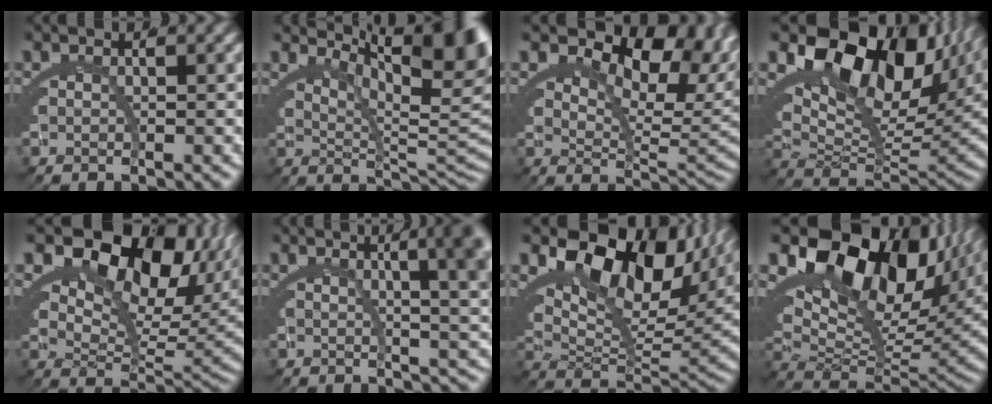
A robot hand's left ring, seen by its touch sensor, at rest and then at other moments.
{"total": 8.6, "force": [3.4, 2.3, 7.6], "torque": [-0.077, -0.003, 0.049]}
{"total": 10.8, "force": [4.2, 5.8, 8.1], "torque": [-0.107, -0.007, 0.062]}
{"total": 18.7, "force": [5.4, 11.6, 13.6], "torque": [-0.224, 0.015, 0.069]}
{"total": 14.1, "force": [4.3, 8.8, 10.1], "torque": [-0.179, -0.009, 0.063]}
{"total": 8.9, "force": [3.5, 2.9, 7.7], "torque": [-0.052, 0.031, 0.037]}
{"total": 15.9, "force": [5.2, 9.1, 11.9], "torque": [-0.184, 0.015, 0.070]}
{"total": 20.6, "force": [5.4, 13.3, 14.9], "torque": [-0.249, 0.016, 0.066]}